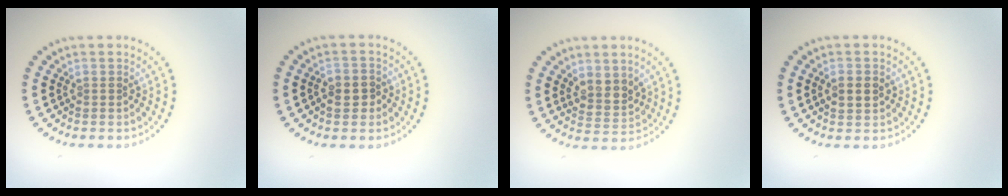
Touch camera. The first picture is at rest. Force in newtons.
{"total": 1.7, "press": 1.6, "slide": 0.4}
{"total": 2.4, "press": 2.2, "slide": 1.1}
{"total": 1.8, "press": 1.8, "slide": 0.2}